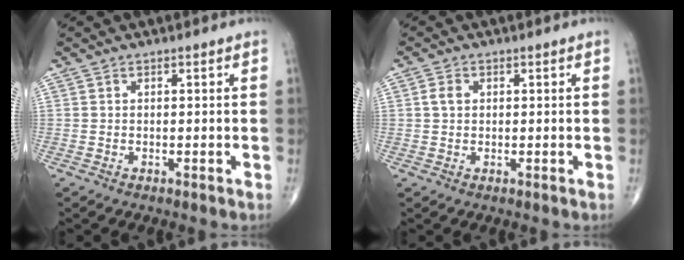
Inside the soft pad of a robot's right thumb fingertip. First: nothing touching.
{"total": 2.1, "force": [0.4, 1.6, 1.3], "torque": [-0.024, 0.005, 0.008]}